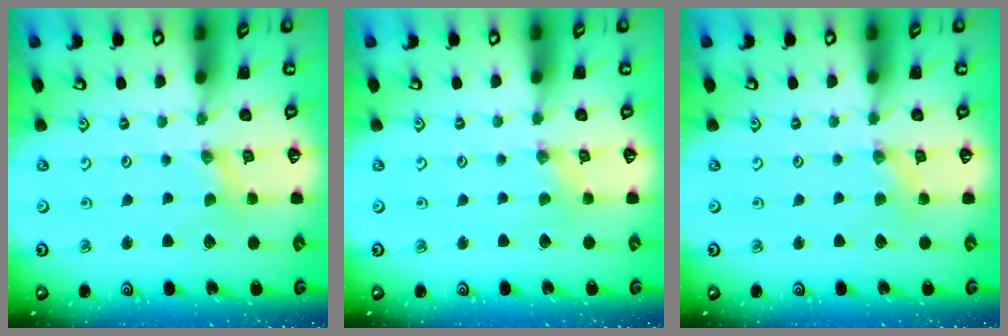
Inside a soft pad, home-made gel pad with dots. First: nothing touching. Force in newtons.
{"total": 1.9, "press": 1.9, "slide": 0.3}
{"total": 2.0, "press": 1.9, "slide": 0.3}